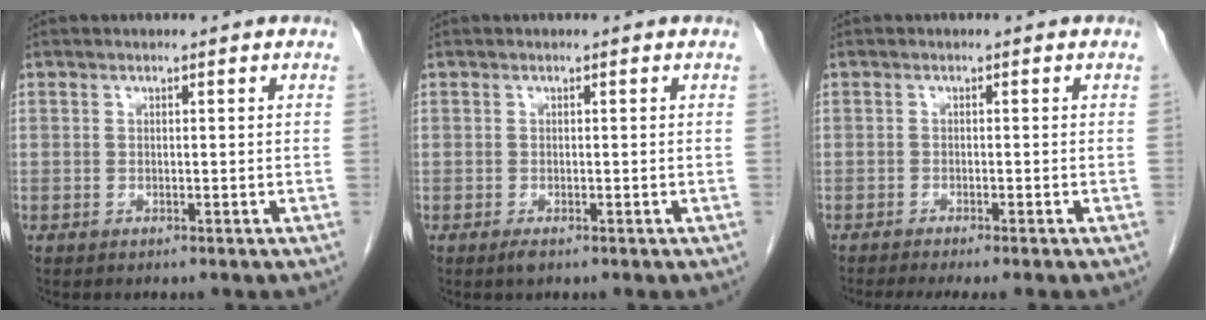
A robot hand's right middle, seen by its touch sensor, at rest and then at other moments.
{"total": 0.9, "force": [-0.6, 0.2, 0.6], "torque": [-0.012, -0.002, -0.007]}
{"total": 6.4, "force": [-5.4, 0.3, 3.5], "torque": [-0.041, -0.013, -0.082]}